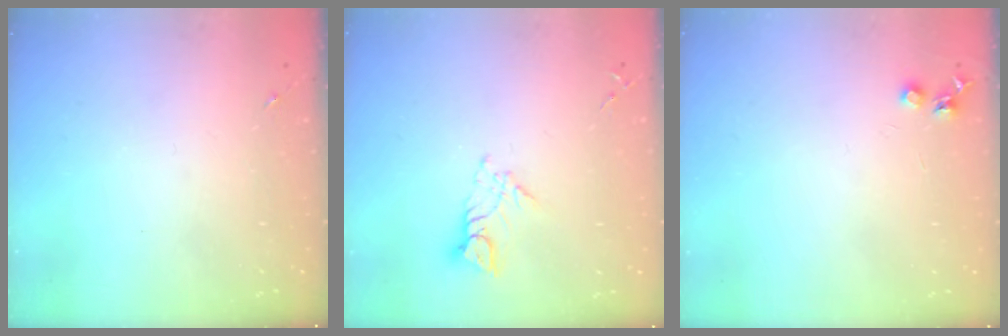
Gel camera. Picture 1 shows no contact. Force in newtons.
{"total": 6.6, "press": 6.6, "slide": 0.3}
{"total": 4.9, "press": 4.9, "slide": 0.6}